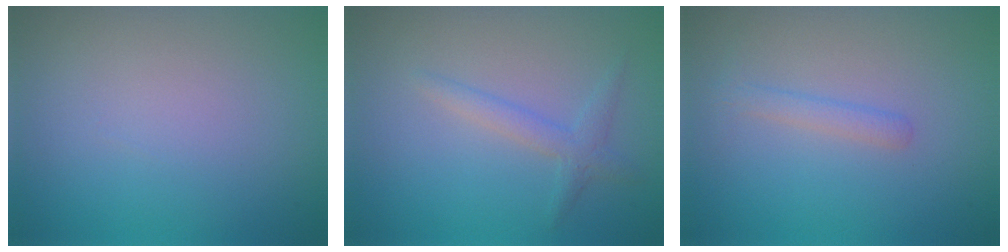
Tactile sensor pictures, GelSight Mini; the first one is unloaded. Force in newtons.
{"total": 1.9, "press": 1.9, "slide": 0.1}
{"total": 1.4, "press": 1.4, "slide": 0.1}